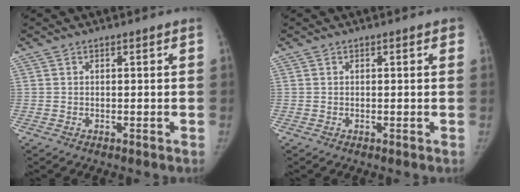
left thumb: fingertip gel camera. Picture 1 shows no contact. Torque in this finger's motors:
{"motor_torque": [-0.30, 0.14, 0.27, 0.08, -0.04]}